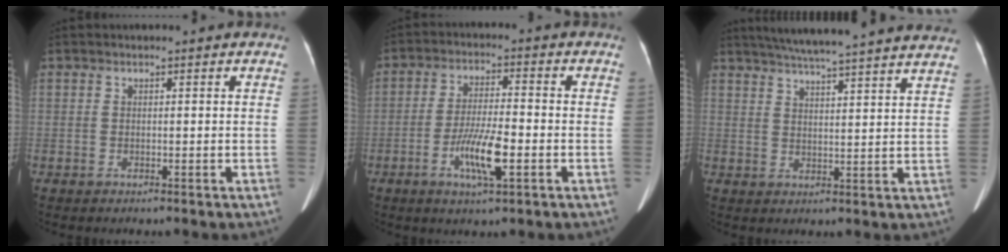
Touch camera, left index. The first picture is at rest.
{"total": 7.9, "force": [-3.0, 1.2, 7.2], "torque": [-0.142, -0.008, -0.054]}
{"total": 23.4, "force": [21.1, 0.1, 10.1], "torque": [-0.162, -0.005, 0.268]}